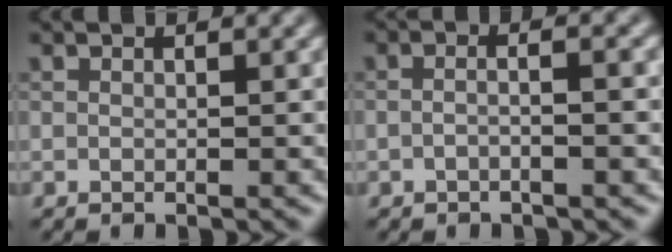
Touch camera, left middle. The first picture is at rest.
{"total": 2.3, "force": [-0.4, 0.9, 2.0], "torque": [-0.014, -0.002, -0.026]}